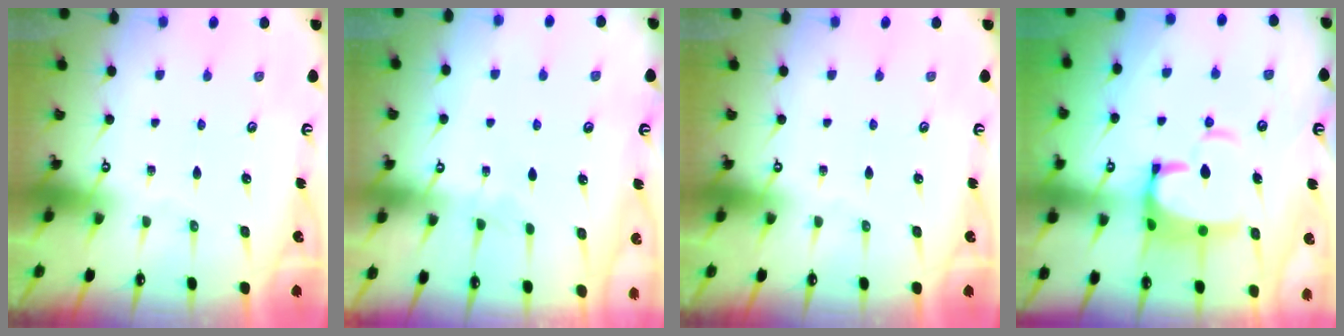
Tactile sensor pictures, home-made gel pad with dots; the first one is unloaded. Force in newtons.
{"total": 3.6, "press": 3.6, "slide": 0.4}
{"total": 0.0}
{"total": 8.0, "press": 7.9, "slide": 1.4}